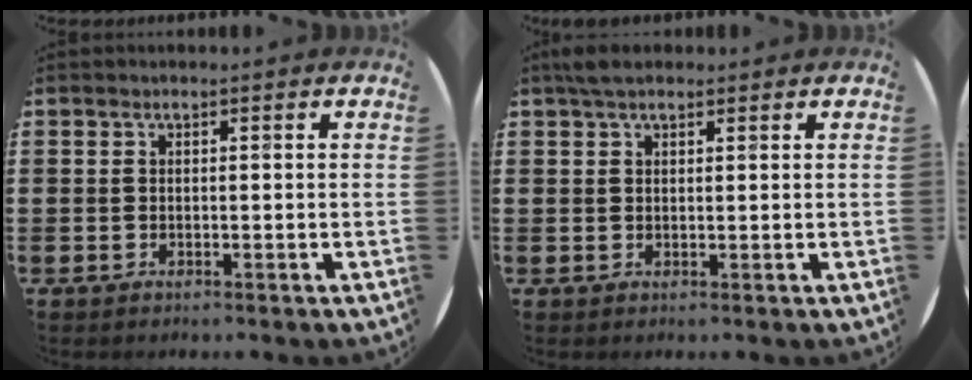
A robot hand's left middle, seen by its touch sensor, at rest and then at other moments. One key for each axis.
{"total": 2.4, "fx": 2.0, "fy": 1.0, "fz": 1.0, "tx": -0.015, "ty": 0.005, "tz": 0.035}